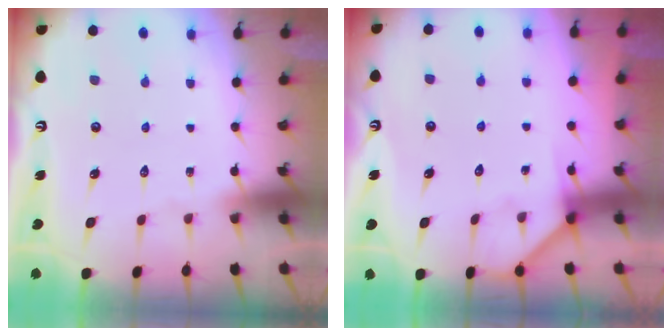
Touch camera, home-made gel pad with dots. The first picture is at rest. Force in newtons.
{"total": 4.0, "press": 3.9, "slide": 0.6}